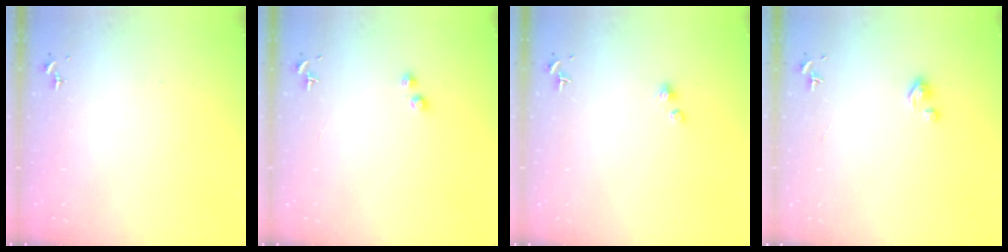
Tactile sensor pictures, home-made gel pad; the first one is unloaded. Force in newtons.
{"total": 2.8, "press": 2.7, "slide": 0.7}
{"total": 2.2, "press": 2.2, "slide": 0.2}
{"total": 2.8, "press": 2.8, "slide": 0.3}